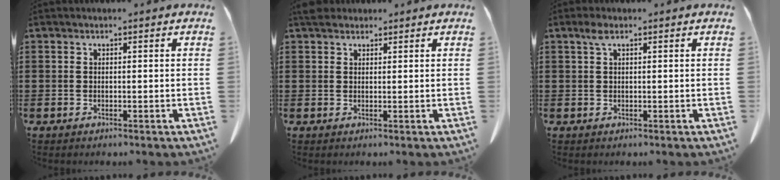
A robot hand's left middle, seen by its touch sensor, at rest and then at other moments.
{"total": 2.3, "force": [1.9, 1.1, 0.8], "torque": [-0.022, 0.005, 0.039]}
{"total": 1.6, "force": [0.7, 0.7, 1.2], "torque": [-0.029, 0.003, 0.013]}